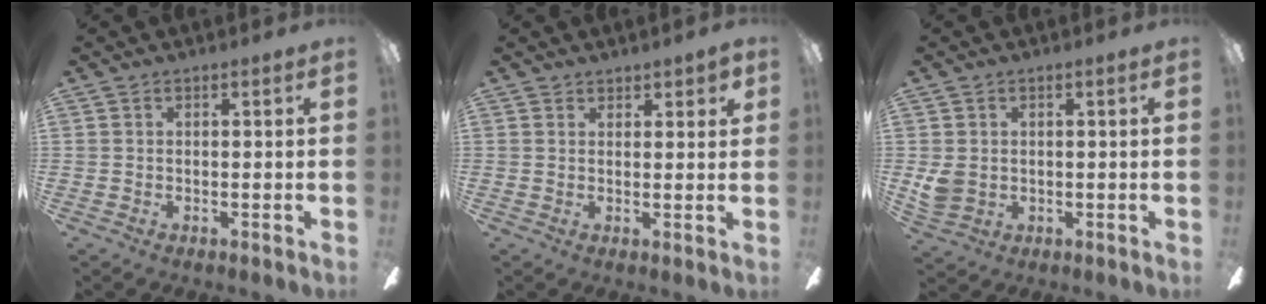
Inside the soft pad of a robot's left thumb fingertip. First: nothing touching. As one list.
[{"total": 2.4, "force": [2.0, 1.1, 0.6], "torque": [0.002, -0.010, 0.035]}, {"total": 4.9, "force": [-0.1, 4.2, 2.3], "torque": [-0.041, 0.005, 0.002]}]